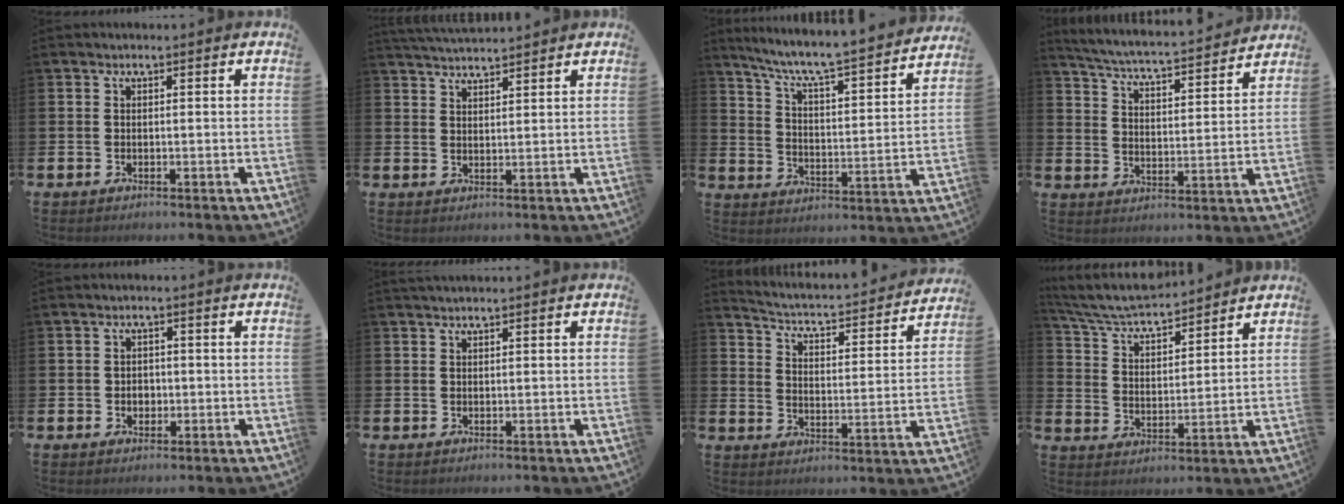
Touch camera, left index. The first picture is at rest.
{"total": 3.5, "force": [3.5, 0.1, 0.3], "torque": [-0.014, -0.014, 0.065]}
{"total": 7.4, "force": [6.8, 0.3, 2.8], "torque": [-0.085, -0.057, 0.110]}
{"total": 5.3, "force": [5.2, 0.0, 1.2], "torque": [-0.048, -0.046, 0.085]}
{"total": 1.8, "force": [-0.2, 1.6, 0.9], "torque": [-0.010, 0.004, -0.010]}
{"total": 0.8, "force": [0.7, -0.1, 0.3], "torque": [-0.002, -0.001, 0.013]}
{"total": 3.9, "force": [3.7, 0.6, 1.1], "torque": [-0.045, -0.040, 0.053]}
{"total": 6.3, "force": [6.0, 0.7, 1.8], "torque": [-0.066, -0.040, 0.104]}